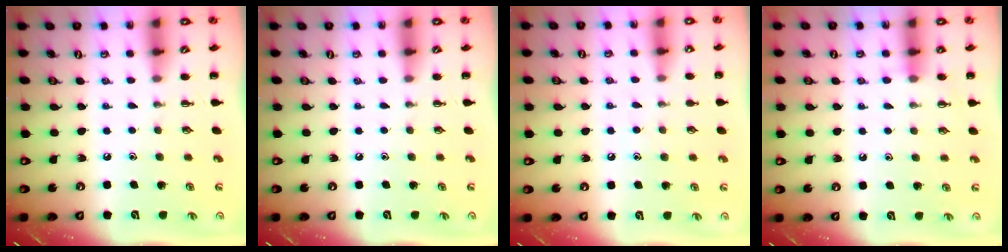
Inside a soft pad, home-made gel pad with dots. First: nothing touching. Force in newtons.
{"total": 0.0}
{"total": 6.3, "press": 6.1, "slide": 1.7}
{"total": 5.5, "press": 5.3, "slide": 1.5}